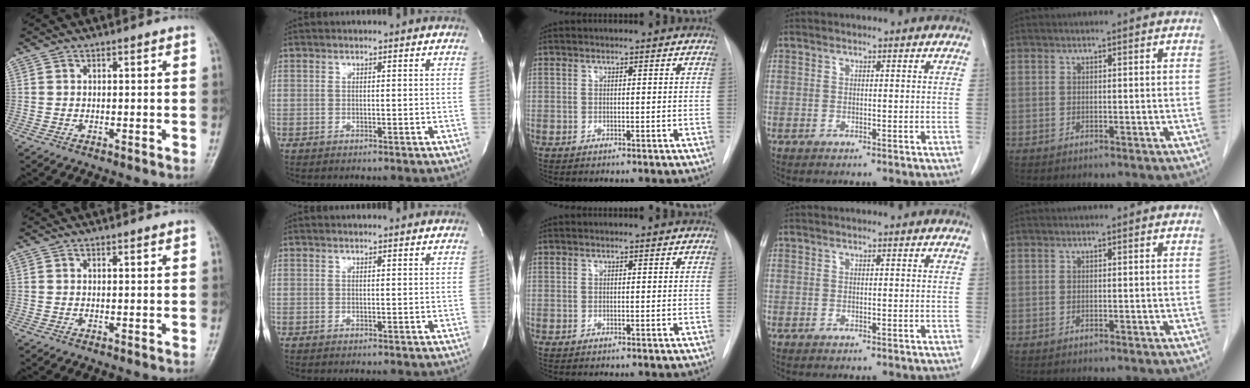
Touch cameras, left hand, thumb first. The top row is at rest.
{"thumb": {"total": 0.7, "force": [0.6, 0.1, 0.4], "torque": [-0.008, -0.004, 0.009]}, "index": {"total": 0.9, "force": [0.9, 0.0, 0.0], "torque": [-0.008, -0.001, 0.008]}}